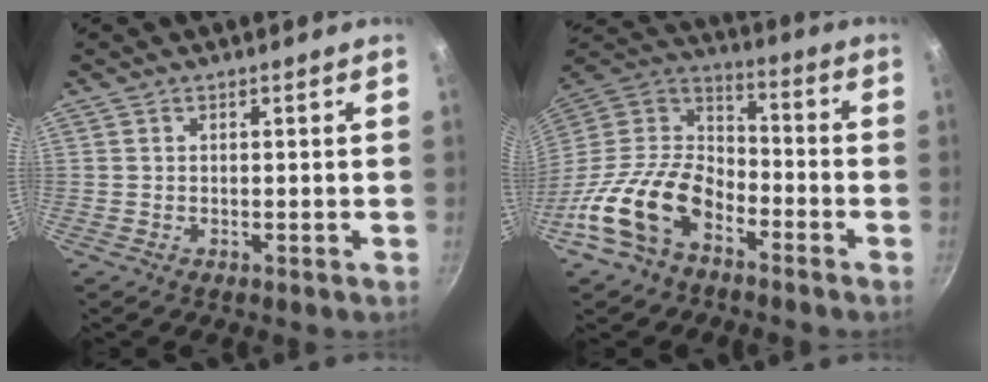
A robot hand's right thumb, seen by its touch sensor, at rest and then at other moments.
{"total": 18.4, "force": [-9.3, 11.5, 11.1], "torque": [-0.184, 0.064, -0.196]}